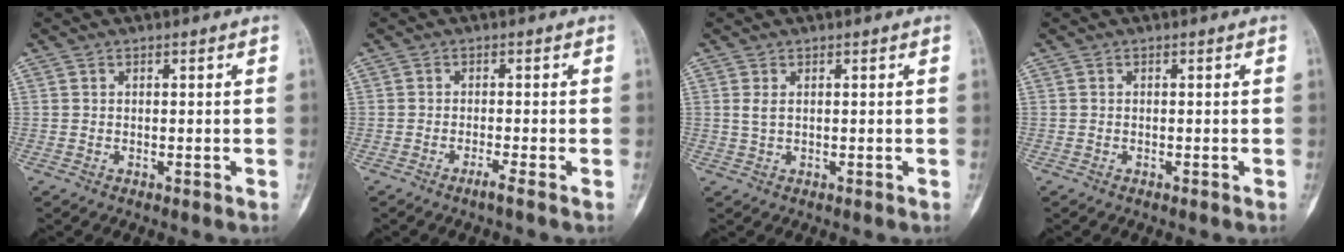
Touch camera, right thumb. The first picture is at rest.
{"total": 1.4, "force": [-1.0, -0.4, 0.9], "torque": [-0.026, 0.000, -0.022]}
{"total": 1.3, "force": [0.5, 0.6, 1.0], "torque": [-0.028, 0.005, 0.018]}
{"total": 0.0}